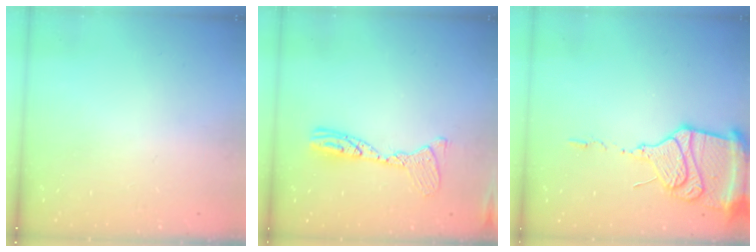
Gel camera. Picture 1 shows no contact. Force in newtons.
{"total": 12.0, "press": 11.9, "slide": 1.1}
{"total": 16.9, "press": 16.8, "slide": 1.8}